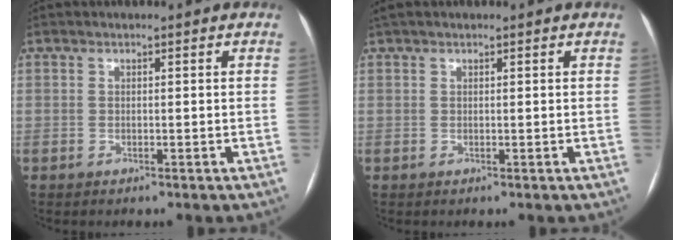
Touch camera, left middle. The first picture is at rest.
{"total": 2.1, "force": [1.6, 0.3, 1.3], "torque": [-0.029, 0.028, 0.030]}